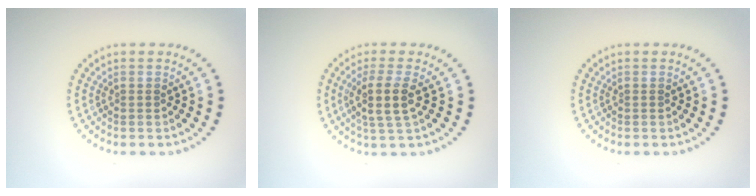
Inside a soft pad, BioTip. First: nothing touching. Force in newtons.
{"total": 3.1, "press": 2.6, "slide": 1.6}
{"total": 0.0}